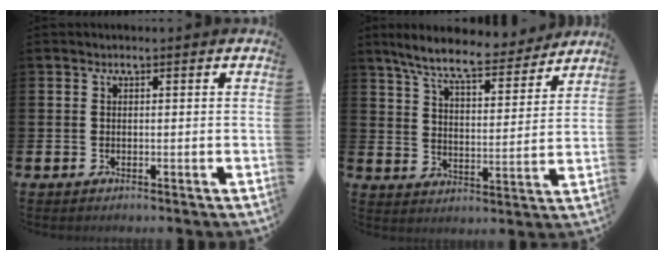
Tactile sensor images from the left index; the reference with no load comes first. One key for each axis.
{"total": 8.6, "fx": 7.7, "fy": 1.3, "fz": 3.6, "tx": -0.093, "ty": -0.042, "tz": 0.134}